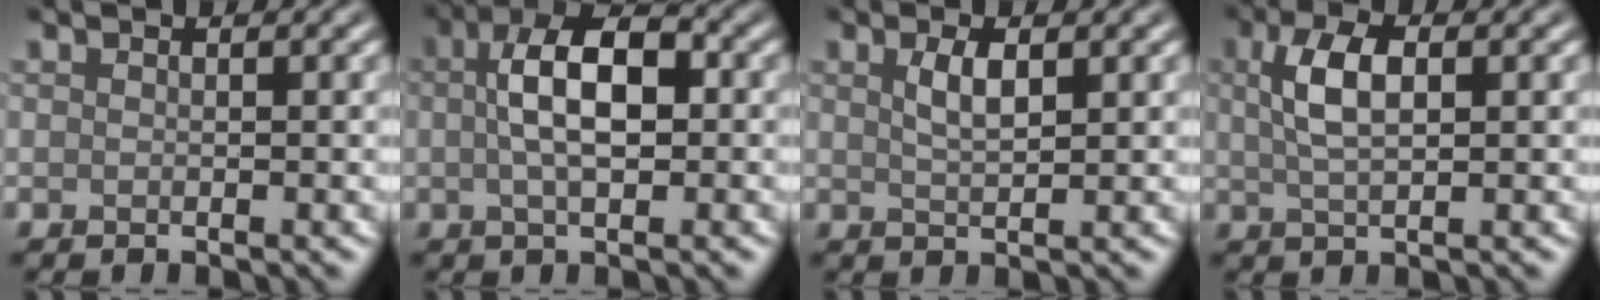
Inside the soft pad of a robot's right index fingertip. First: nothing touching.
{"total": 6.3, "force": [0.5, 2.8, 5.6], "torque": [-0.099, 0.012, 0.003]}
{"total": 2.1, "force": [0.9, 0.7, 1.8], "torque": [-0.036, 0.002, 0.018]}
{"total": 4.2, "force": [1.1, 1.7, 3.6], "torque": [-0.078, 0.008, 0.020]}